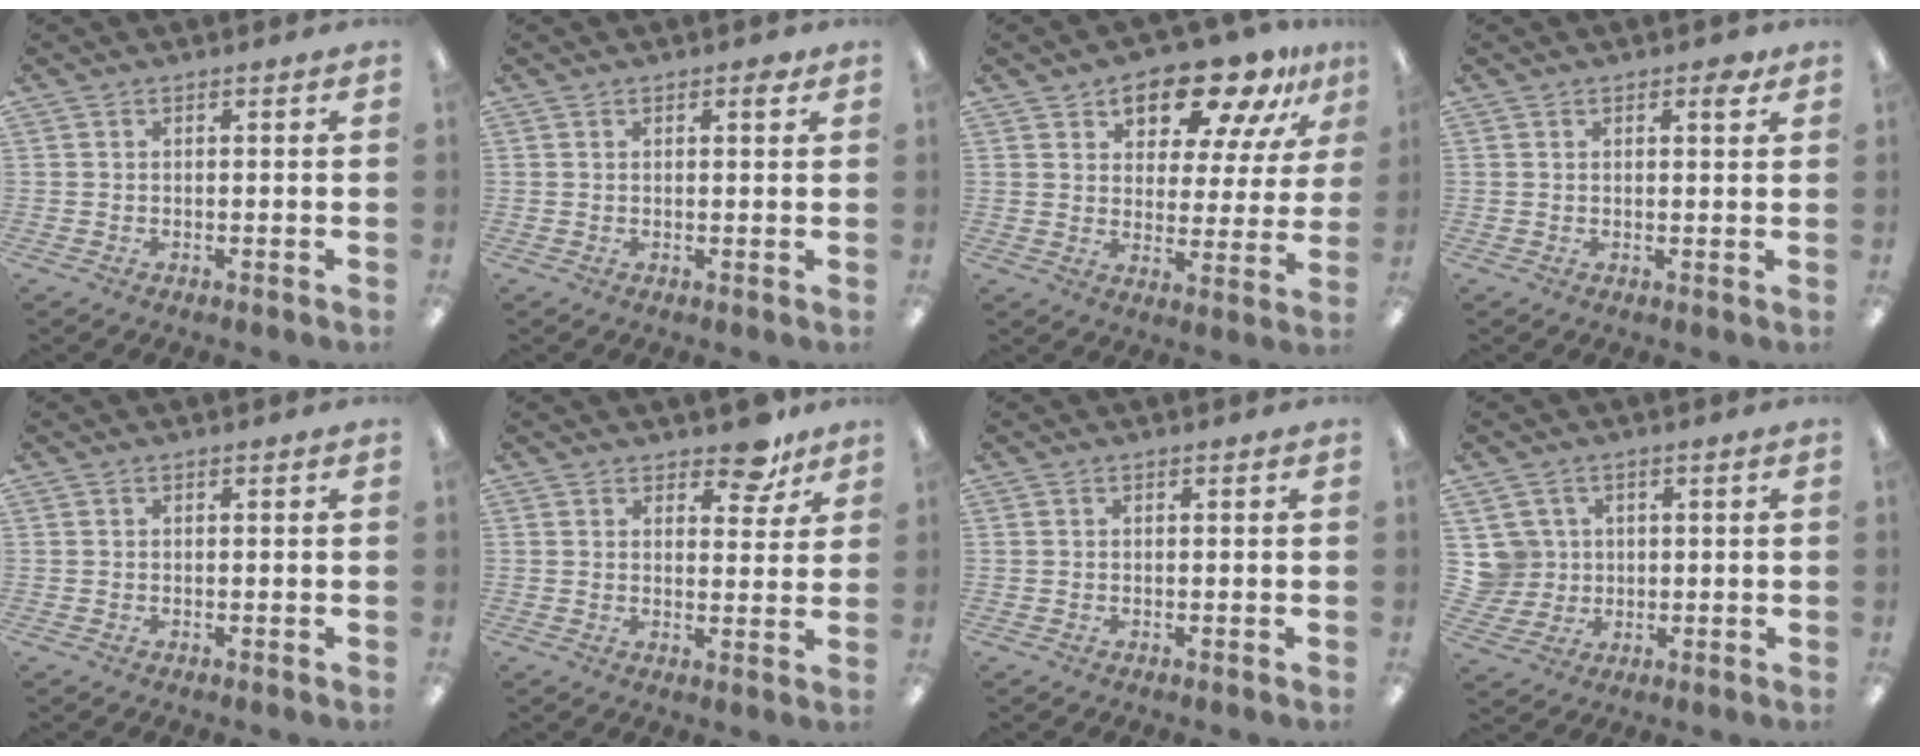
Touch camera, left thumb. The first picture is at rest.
{"total": 1.5, "force": [1.0, 0.6, 1.0], "torque": [-0.005, -0.005, 0.013]}
{"total": 14.8, "force": [11.7, 6.0, 6.8], "torque": [-0.108, -0.076, 0.203]}
{"total": 2.3, "force": [1.4, 1.0, 1.5], "torque": [-0.009, -0.006, 0.018]}
{"total": 0.0}
{"total": 8.1, "force": [5.9, 3.7, 4.0], "torque": [-0.036, -0.033, 0.100]}
{"total": 0.0}
{"total": 6.3, "force": [1.8, 6.0, 0.2], "torque": [-0.022, 0.003, 0.038]}